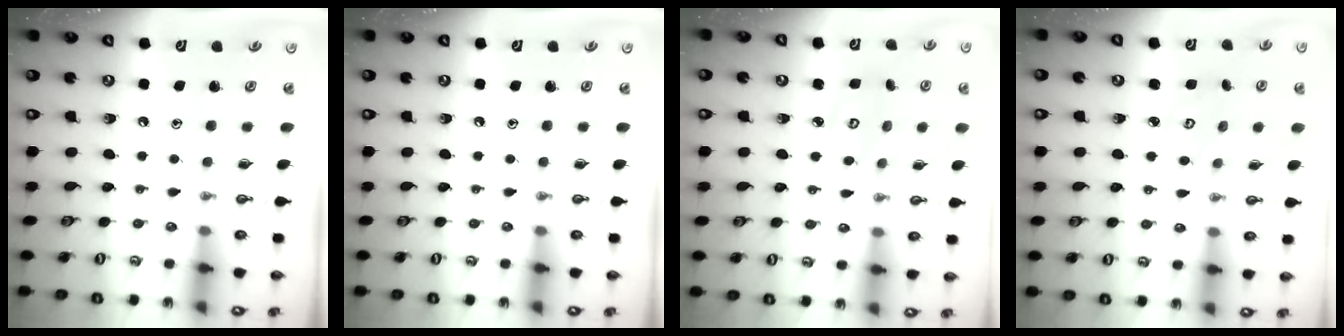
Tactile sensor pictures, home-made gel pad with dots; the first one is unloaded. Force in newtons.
{"total": 0.0}
{"total": 5.5, "press": 5.5, "slide": 0.5}
{"total": 3.0, "press": 3.0, "slide": 0.2}